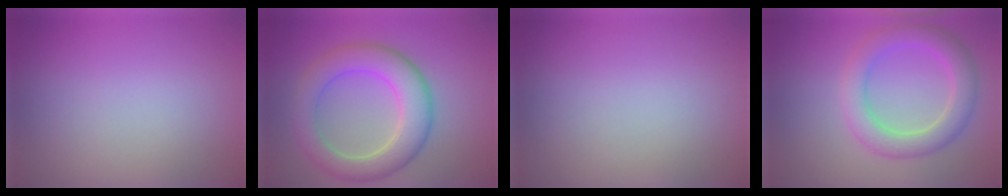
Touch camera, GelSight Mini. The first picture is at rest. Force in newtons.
{"total": 6.4, "press": 6.4, "slide": 0.3}
{"total": 0.0}
{"total": 4.5, "press": 4.4, "slide": 0.4}